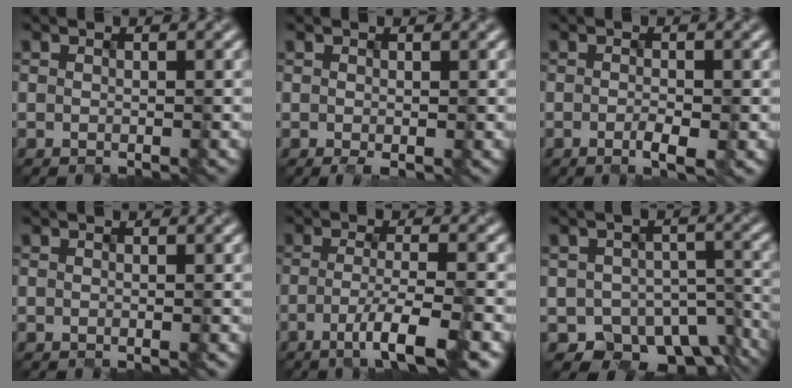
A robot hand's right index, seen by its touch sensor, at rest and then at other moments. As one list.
[{"total": 0.8, "force": [-0.1, 0.0, 0.7], "torque": [-0.014, -0.004, 0.004]}, {"total": 1.8, "force": [-0.8, 0.4, 1.6], "torque": [-0.032, -0.005, -0.009]}, {"total": 0.0}, {"total": 4.9, "force": [-2.3, 0.7, 4.2], "torque": [-0.070, -0.006, -0.040]}, {"total": 7.6, "force": [-4.7, 4.9, 3.3], "torque": [-0.047, -0.032, -0.054]}]